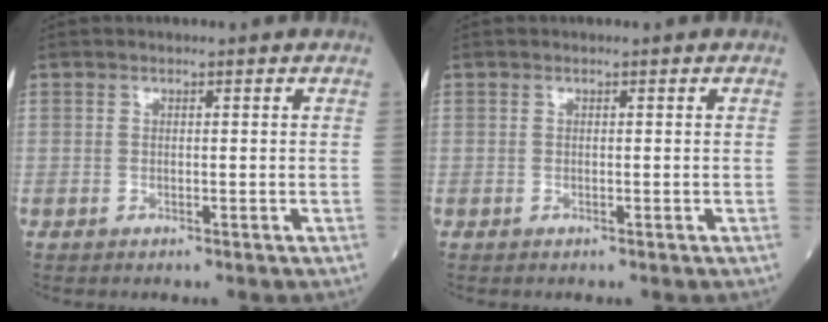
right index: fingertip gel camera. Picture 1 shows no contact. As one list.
[{"total": 0.0}]